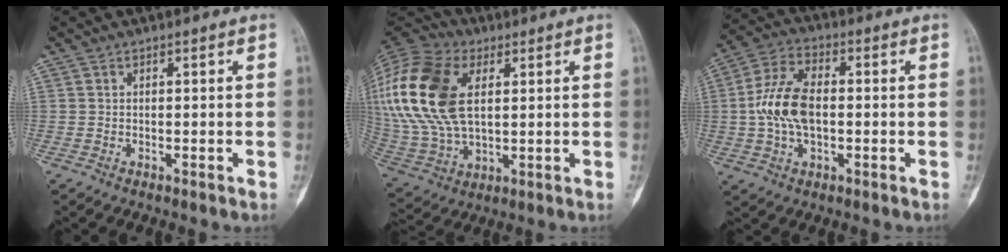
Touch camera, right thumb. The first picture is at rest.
{"total": 27.1, "force": [6.9, 16.8, 20.2], "torque": [-0.468, 0.011, 0.136]}
{"total": 11.4, "force": [-0.3, 6.5, 9.3], "torque": [-0.185, 0.020, -0.009]}